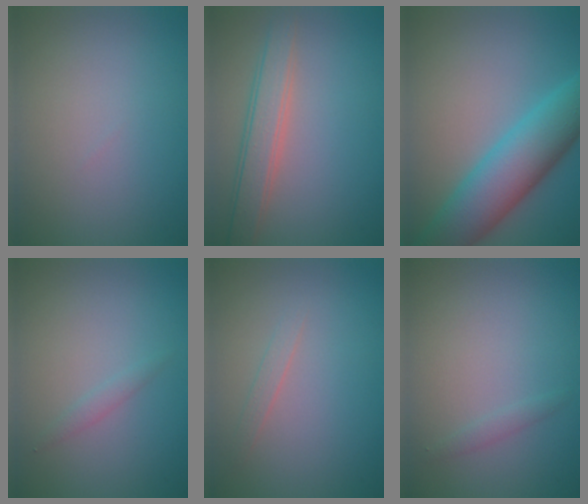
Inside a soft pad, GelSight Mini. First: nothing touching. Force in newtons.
{"total": 3.6, "press": 3.6, "slide": 0.1}
{"total": 8.5, "press": 8.5, "slide": 0.4}
{"total": 0.8, "press": 0.8, "slide": 0.1}
{"total": 0.8, "press": 0.8, "slide": 0.1}
{"total": 0.8, "press": 0.8, "slide": 0.1}